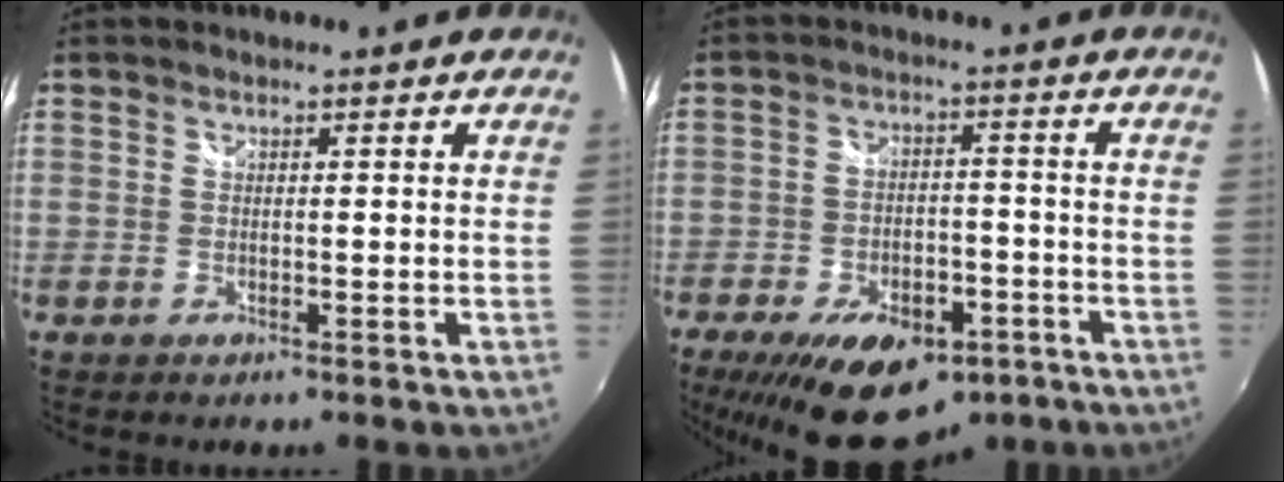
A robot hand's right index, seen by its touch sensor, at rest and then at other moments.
{"total": 18.2, "force": [-11.4, 9.4, 10.5], "torque": [-0.218, -0.014, -0.162]}